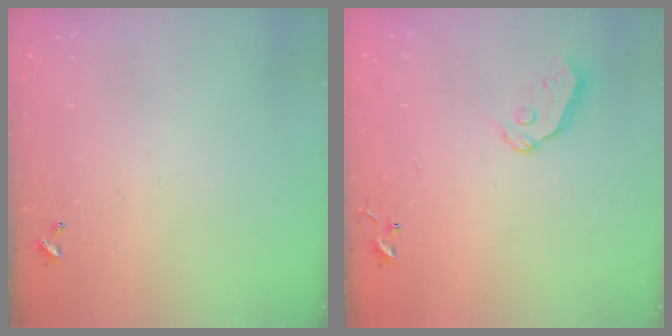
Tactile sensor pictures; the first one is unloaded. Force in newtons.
{"total": 6.8, "press": 6.8, "slide": 0.7}